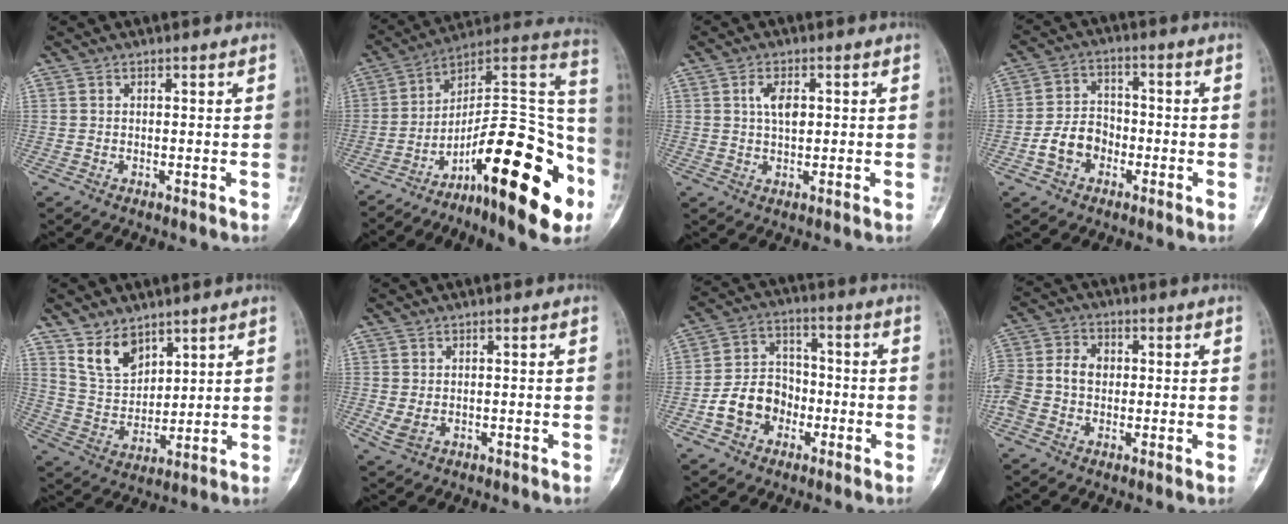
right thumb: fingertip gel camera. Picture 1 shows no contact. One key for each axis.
{"total": 26.8, "fx": -12.3, "fy": 8.2, "fz": 22.4, "tx": -0.276, "ty": 0.100, "tz": -0.182}
{"total": 4.2, "fx": 0.9, "fy": 2.2, "fz": 3.5, "tx": -0.060, "ty": -0.002, "tz": 0.014}
{"total": 7.6, "fx": -2.8, "fy": 5.9, "fz": 4.0, "tx": -0.055, "ty": 0.031, "tz": -0.054}
{"total": 8.7, "fx": 6.0, "fy": 5.0, "fz": 4.0, "tx": -0.055, "ty": -0.038, "tz": 0.128}
{"total": 2.4, "fx": -0.3, "fy": 1.7, "fz": 1.7, "tx": -0.038, "ty": -0.002, "tz": 0.002}
{"total": 10.0, "fx": -3.5, "fy": 8.1, "fz": 4.8, "tx": -0.061, "ty": 0.041, "tz": -0.065}
{"total": 9.2, "fx": -0.6, "fy": 6.9, "fz": 6.0, "tx": -0.129, "ty": 0.028, "tz": -0.017}